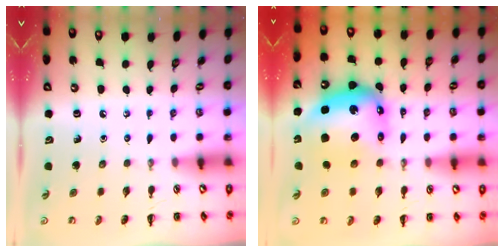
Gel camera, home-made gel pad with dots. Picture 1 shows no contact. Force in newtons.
{"total": 10.2, "press": 9.8, "slide": 3.0}